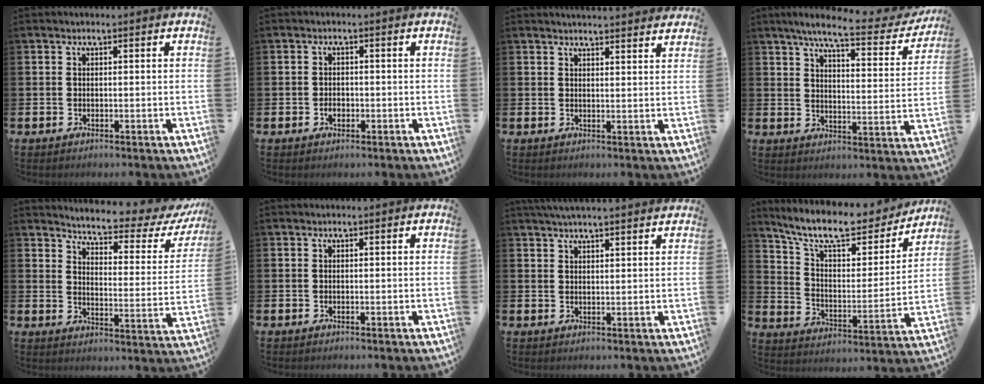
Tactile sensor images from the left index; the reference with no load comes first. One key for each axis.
{"total": 1.6, "fx": -0.5, "fy": 1.1, "fz": 0.9, "tx": -0.016, "ty": 0.003, "tz": -0.012}
{"total": 3.0, "fx": 3.0, "fy": -0.2, "fz": -0.1, "tx": 0.000, "ty": -0.020, "tz": 0.054}
{"total": 7.3, "fx": 6.2, "fy": 0.9, "fz": 3.8, "tx": -0.076, "ty": -0.041, "tz": 0.096}
{"total": 5.0, "fx": 4.6, "fy": 0.8, "fz": 1.9, "tx": -0.052, "ty": -0.041, "tz": 0.068}
{"total": 0.0}
{"total": 3.4, "fx": 3.3, "fy": -0.2, "fz": 0.8, "tx": -0.018, "ty": -0.010, "tz": 0.059}
{"total": 11.2, "fx": 9.6, "fy": 3.2, "fz": 4.8, "tx": -0.119, "ty": -0.060, "tz": 0.165}